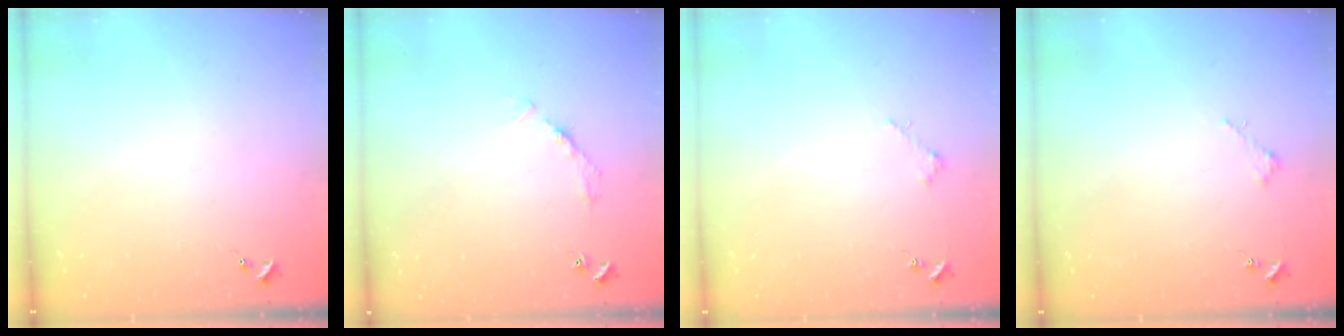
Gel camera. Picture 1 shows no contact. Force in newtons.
{"total": 2.7, "press": 2.7, "slide": 0.4}
{"total": 1.8, "press": 1.8, "slide": 0.2}
{"total": 1.8, "press": 1.8, "slide": 0.2}